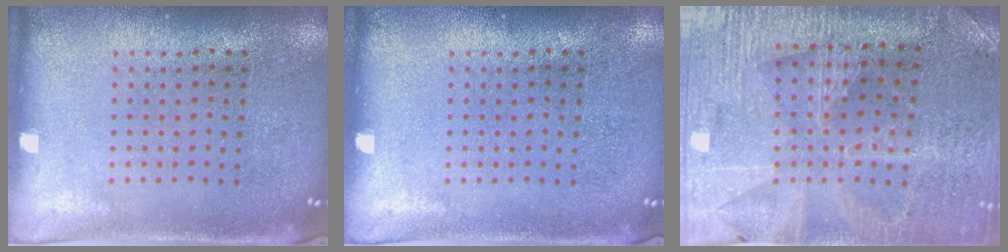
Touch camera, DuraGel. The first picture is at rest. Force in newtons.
{"total": 0.0}
{"total": 3.0, "press": 2.9, "slide": 0.4}